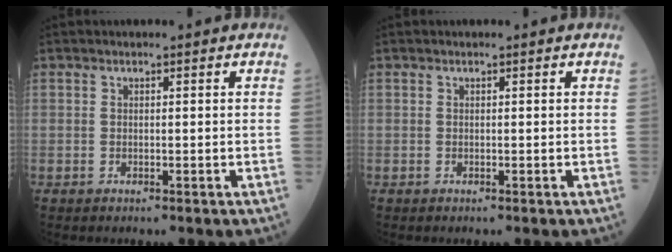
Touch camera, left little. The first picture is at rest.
{"total": 0.0}